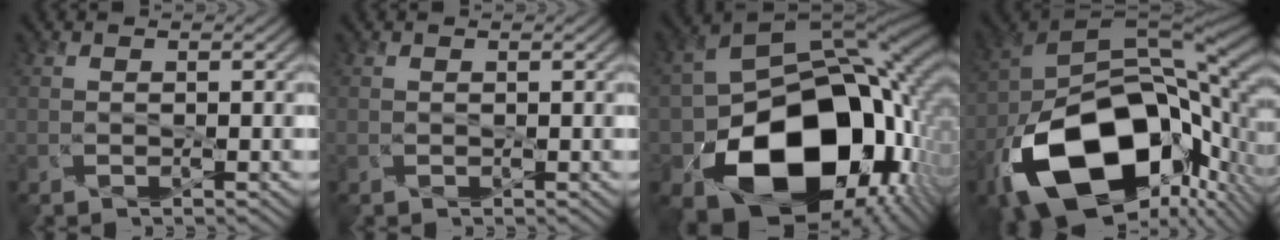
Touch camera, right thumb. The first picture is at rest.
{"total": 0.0}
{"total": 19.4, "force": [-5.3, 14.3, 12.1], "torque": [-0.226, -0.060, -0.050]}
{"total": 18.4, "force": [-7.1, 11.2, 12.8], "torque": [-0.254, -0.045, -0.098]}